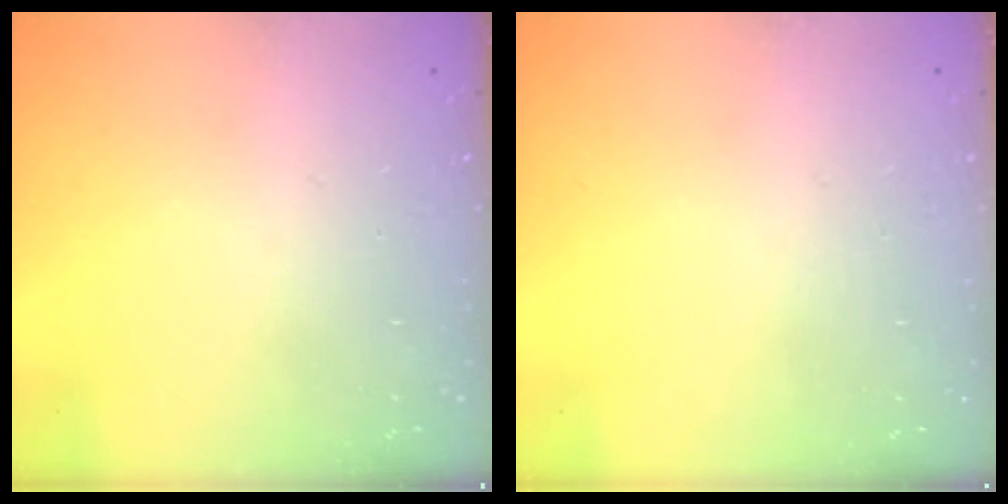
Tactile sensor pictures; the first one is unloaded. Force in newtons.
{"total": 0.0}